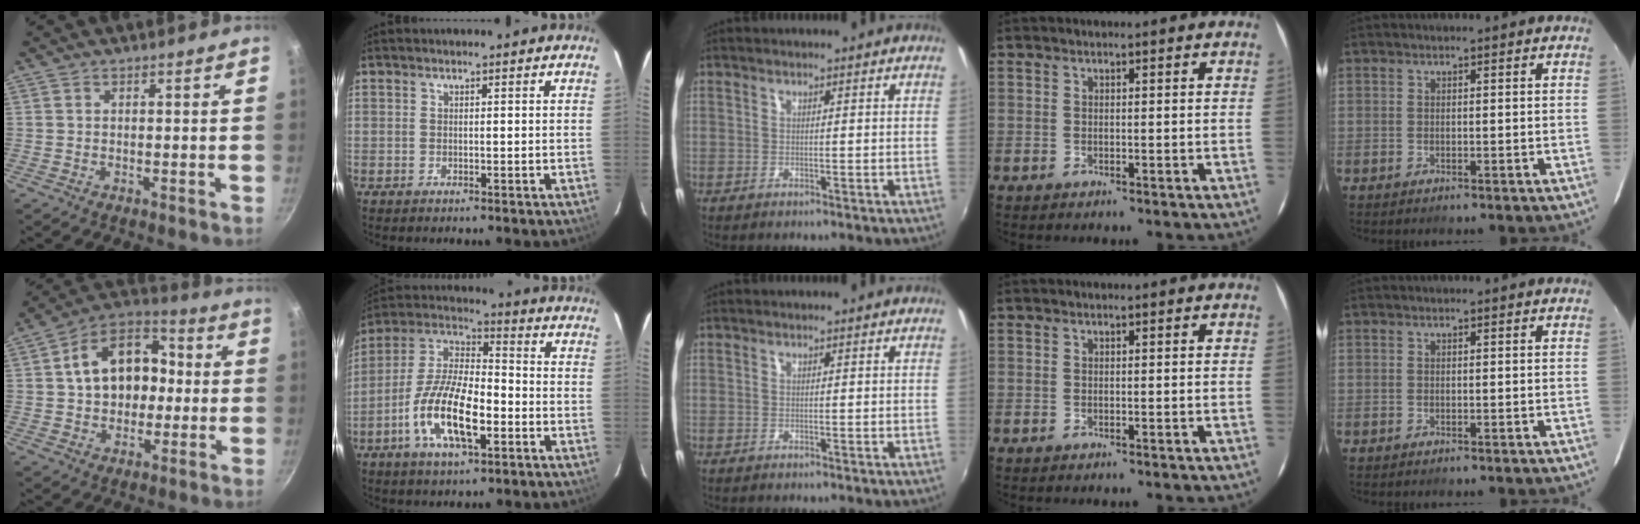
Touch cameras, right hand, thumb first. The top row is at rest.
{"thumb": {"total": 16.5, "force": [1.2, 12.1, 11.1], "torque": [-0.140, 0.036, 0.005]}, "index": {"total": 15.6, "force": [-5.8, 6.0, 13.2], "torque": [-0.268, -0.005, -0.109]}}